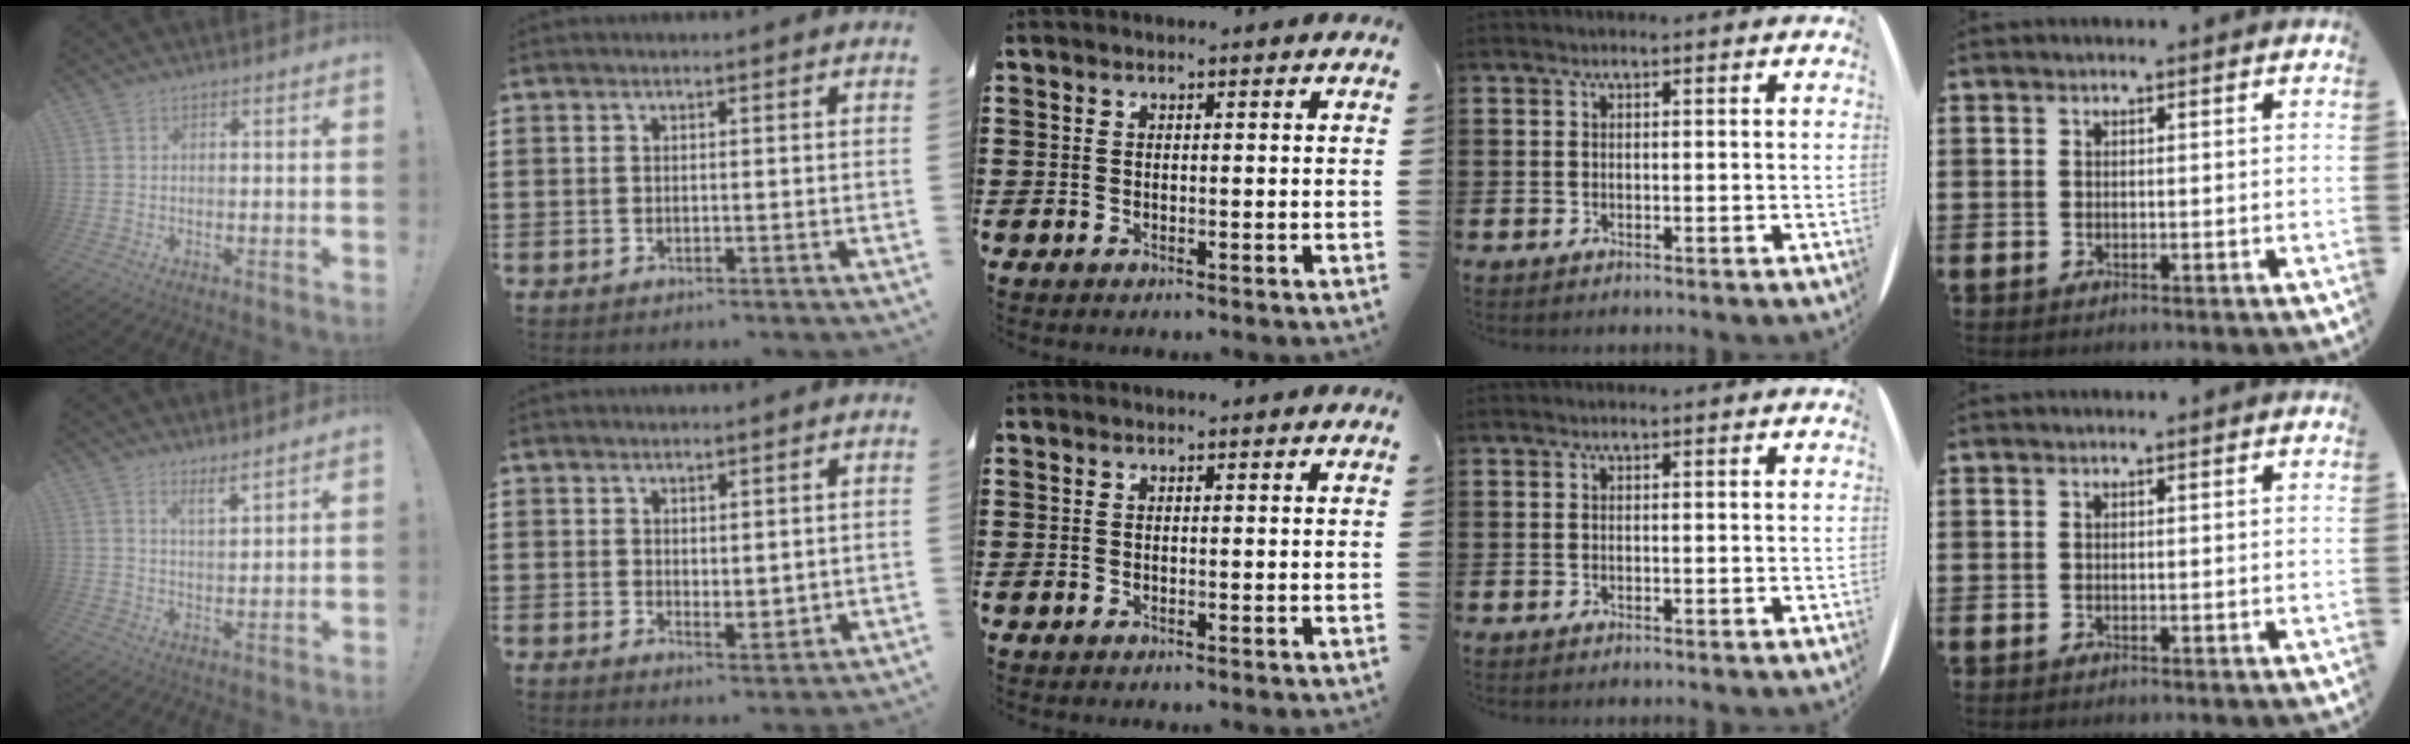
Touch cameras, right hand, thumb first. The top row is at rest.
{"thumb": {"total": 4.2, "force": [3.7, 0.3, 2.1], "torque": [-0.031, -0.027, 0.061]}, "index": {"total": 2.0, "force": [1.6, 0.9, 0.7], "torque": [-0.010, -0.001, 0.031]}}